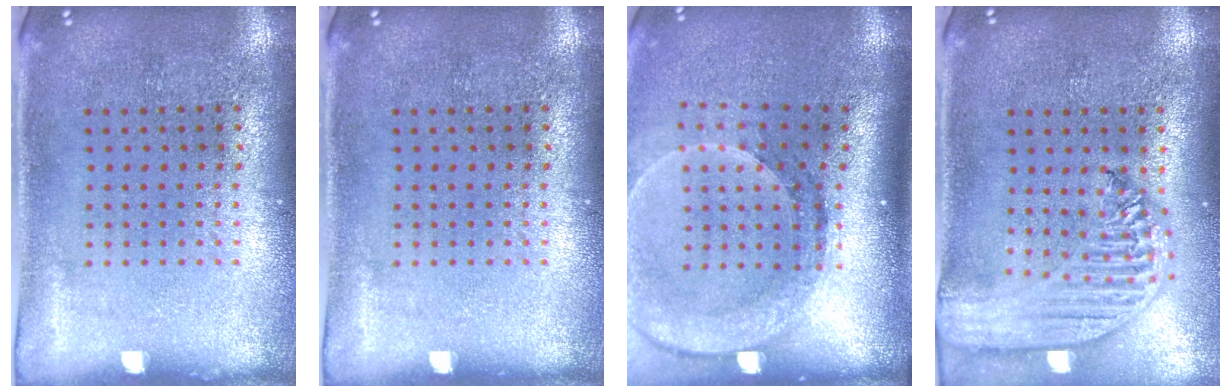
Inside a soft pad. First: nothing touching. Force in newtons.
{"total": 0.0}
{"total": 2.8, "press": 2.1, "slide": 1.8}
{"total": 2.8, "press": 2.2, "slide": 1.6}